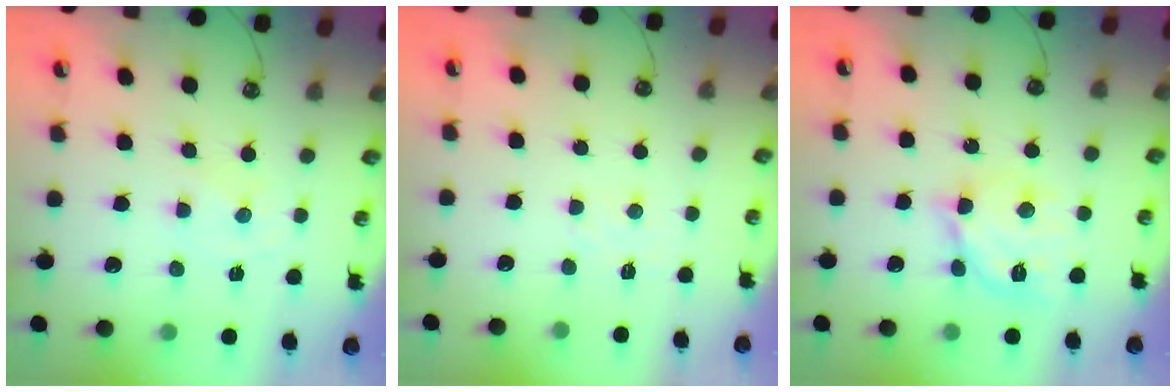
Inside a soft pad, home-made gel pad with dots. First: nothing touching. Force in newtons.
{"total": 3.1, "press": 3.1, "slide": 0.5}
{"total": 13.4, "press": 13.3, "slide": 1.0}